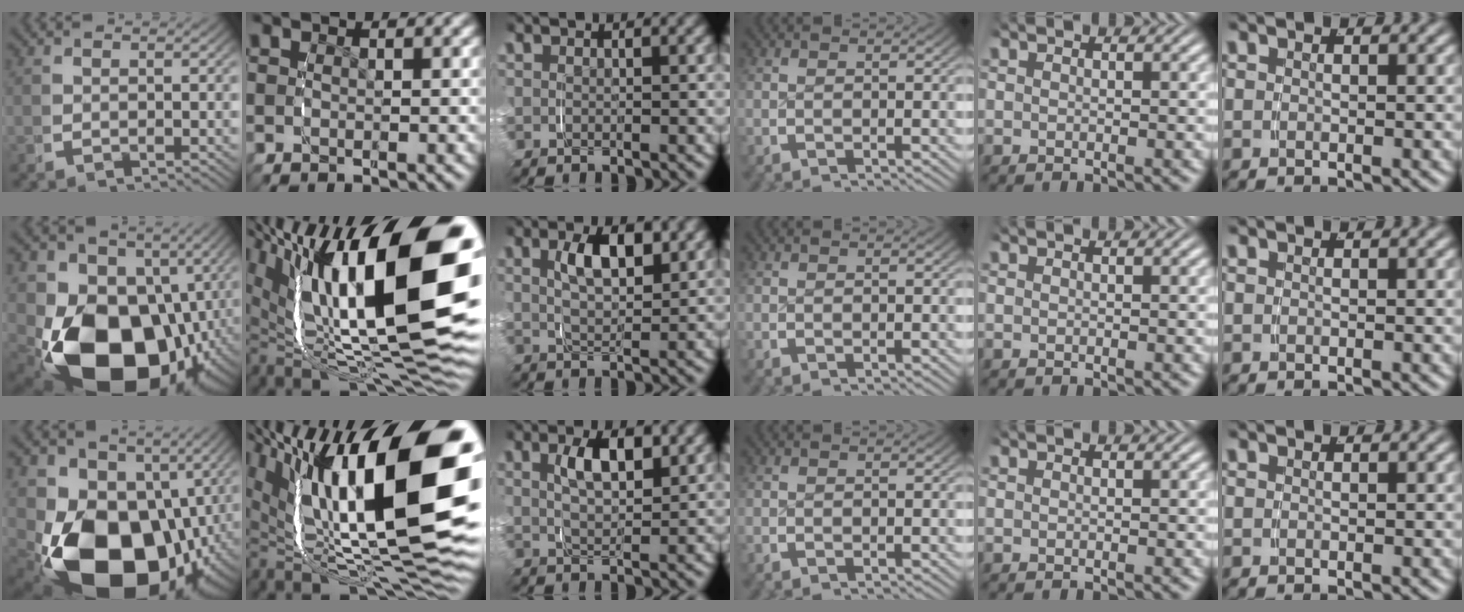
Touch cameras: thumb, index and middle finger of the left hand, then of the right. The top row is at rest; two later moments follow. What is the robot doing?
{"motion": "grasp_and_lifting", "object": "key"}